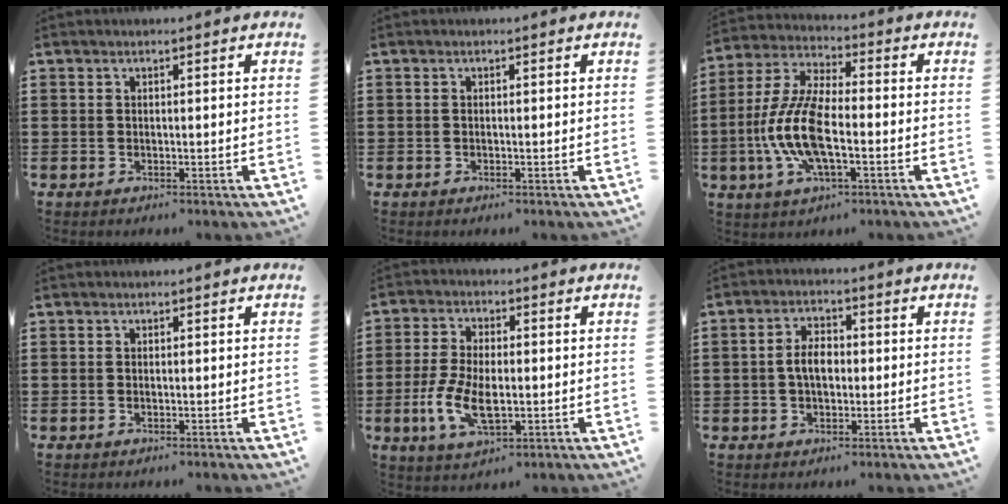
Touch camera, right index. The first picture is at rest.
{"total": 0.0}
{"total": 11.1, "force": [-2.8, 4.4, 9.8], "torque": [-0.233, -0.011, -0.058]}
{"total": 0.0}
{"total": 7.8, "force": [-1.7, 3.7, 6.6], "torque": [-0.155, -0.006, -0.036]}
{"total": 4.5, "force": [-0.3, 2.6, 3.7], "torque": [-0.079, 0.006, -0.010]}